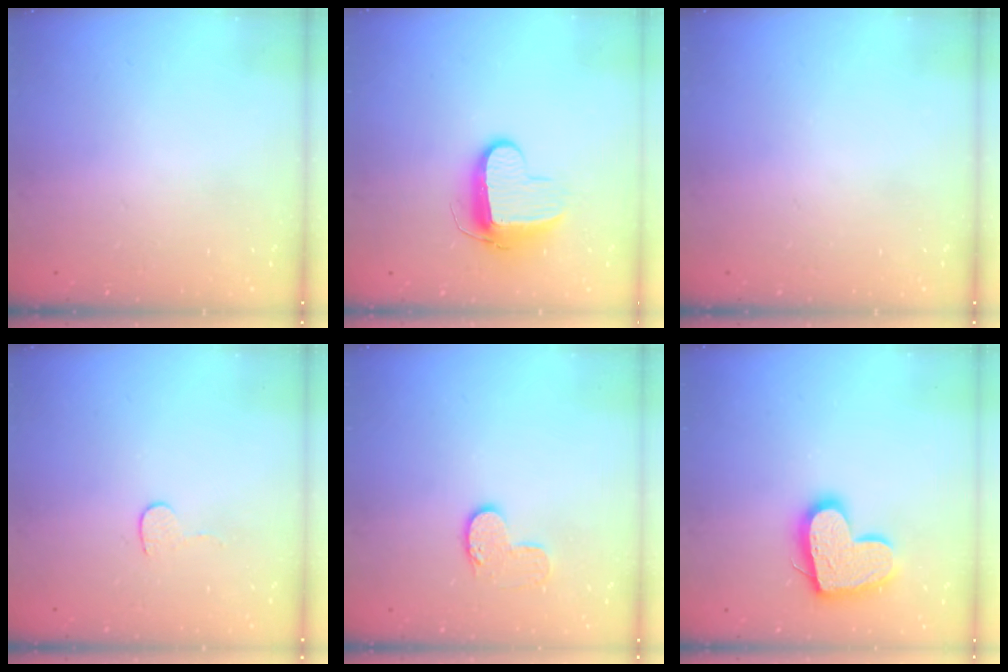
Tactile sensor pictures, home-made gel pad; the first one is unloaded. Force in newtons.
{"total": 9.6, "press": 9.6, "slide": 0.8}
{"total": 0.0}
{"total": 4.7, "press": 4.7, "slide": 0.4}
{"total": 7.4, "press": 7.4, "slide": 0.2}
{"total": 15.1, "press": 15.0, "slide": 1.0}